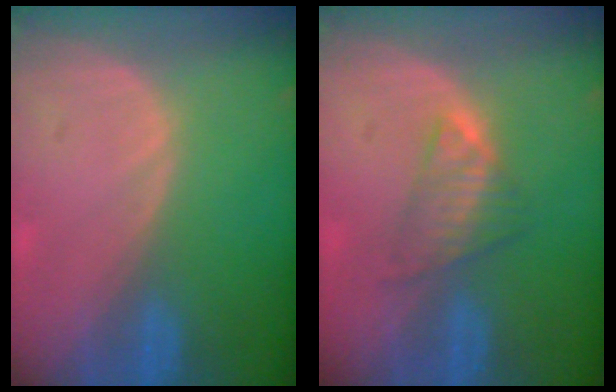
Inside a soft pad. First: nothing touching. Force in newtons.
{"total": 4.0, "press": 4.0, "slide": 0.6}